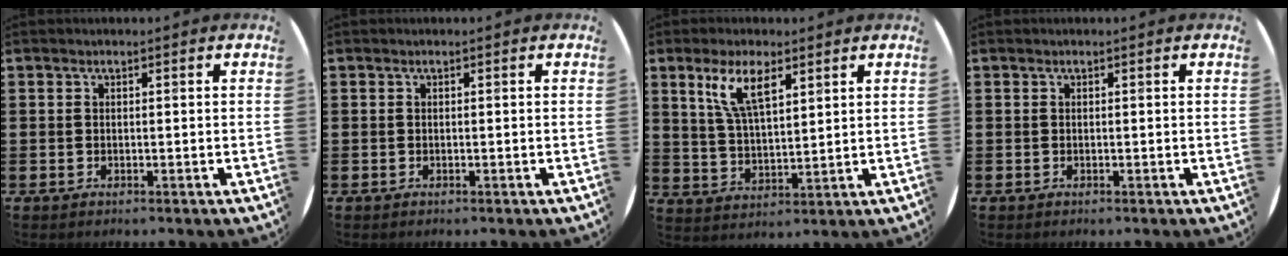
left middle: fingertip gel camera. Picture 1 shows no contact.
{"total": 0.0}
{"total": 7.1, "force": [4.4, 2.3, 5.1], "torque": [-0.113, 0.003, 0.077]}
{"total": 0.0}